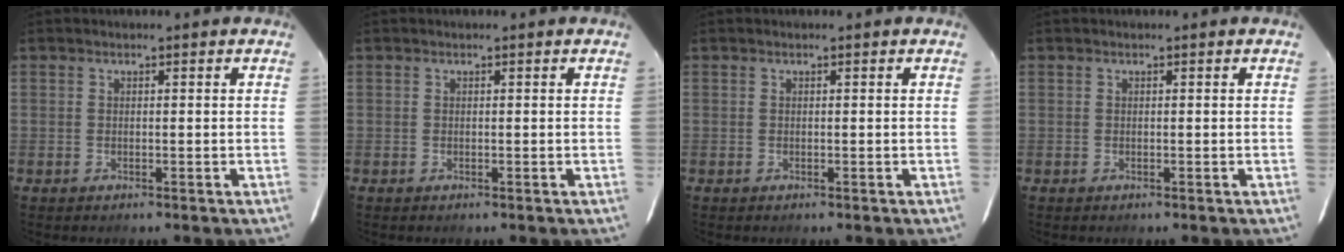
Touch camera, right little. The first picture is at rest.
{"total": 0.0}
{"total": 0.0}
{"total": 0.0}